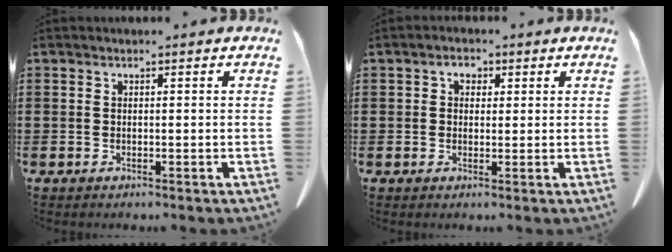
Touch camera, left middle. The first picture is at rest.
{"total": 2.0, "force": [0.7, 1.5, 1.1], "torque": [-0.019, 0.004, 0.009]}